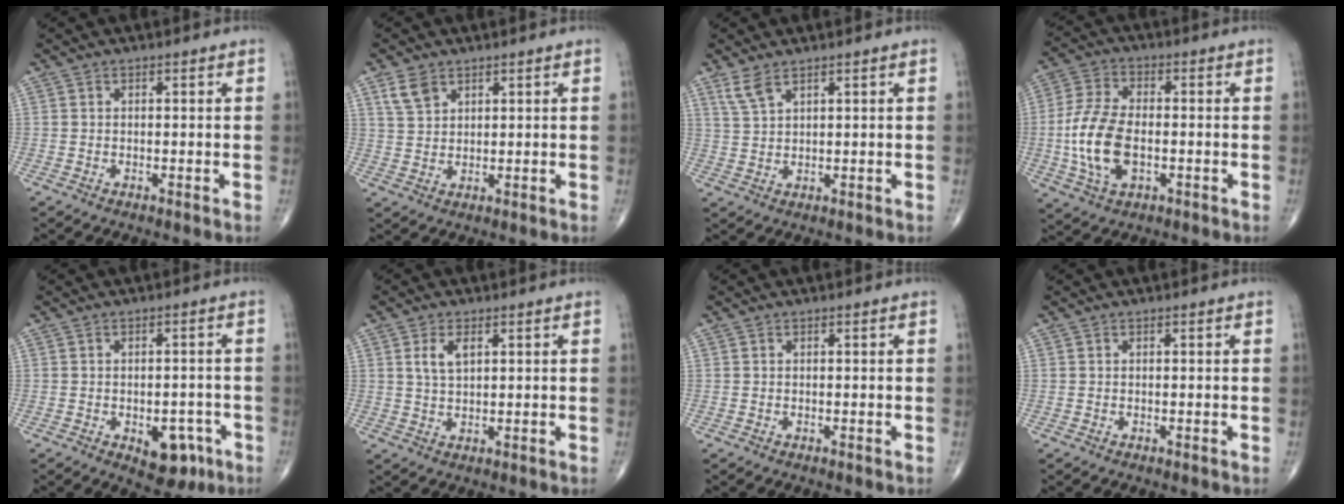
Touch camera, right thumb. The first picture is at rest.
{"total": 4.2, "force": [2.6, 2.6, 2.1], "torque": [-0.034, -0.007, 0.058]}
{"total": 3.6, "force": [2.5, 1.1, 2.2], "torque": [-0.051, -0.005, 0.060]}
{"total": 12.4, "force": [-1.9, 6.9, 10.2], "torque": [-0.212, 0.009, -0.036]}
{"total": 7.1, "force": [-3.0, 4.1, 4.9], "torque": [-0.033, 0.016, -0.027]}
{"total": 4.0, "force": [1.5, 2.0, 3.1], "torque": [-0.060, -0.002, 0.032]}
{"total": 0.0}
{"total": 0.0}